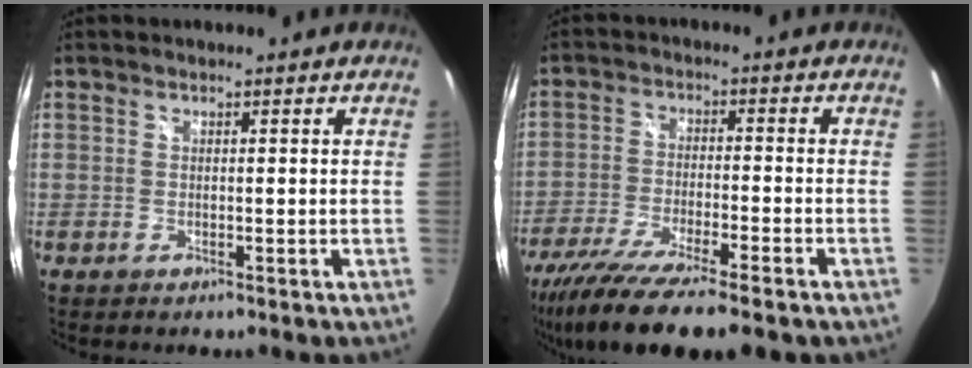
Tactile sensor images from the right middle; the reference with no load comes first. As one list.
[{"total": 15.9, "force": [-12.4, 1.9, 9.8], "torque": [-0.199, -0.052, -0.212]}]